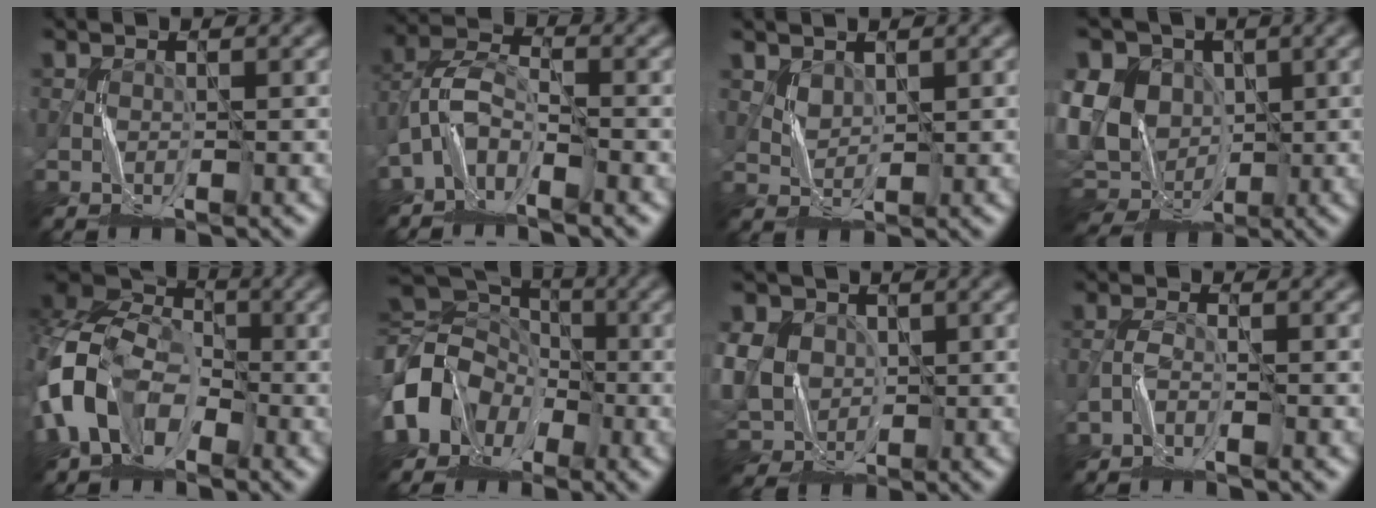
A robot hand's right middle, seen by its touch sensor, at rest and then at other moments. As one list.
[{"total": 4.0, "force": [-3.1, 1.5, 2.0], "torque": [-0.042, 0.010, -0.073]}, {"total": 1.3, "force": [1.0, 0.8, 0.4], "torque": [-0.011, -0.002, 0.026]}, {"total": 12.3, "force": [0.5, 10.2, 6.9], "torque": [-0.133, 0.003, -0.009]}, {"total": 11.4, "force": [-4.2, 8.1, 6.9], "torque": [-0.151, -0.013, -0.092]}, {"total": 12.0, "force": [-3.9, 9.9, 5.6], "torque": [-0.110, -0.003, -0.103]}, {"total": 8.1, "force": [1.2, 6.8, 4.2], "torque": [-0.104, 0.022, 0.004]}, {"total": 1.4, "force": [-1.4, -0.1, 0.1], "torque": [-0.006, 0.006, -0.034]}]